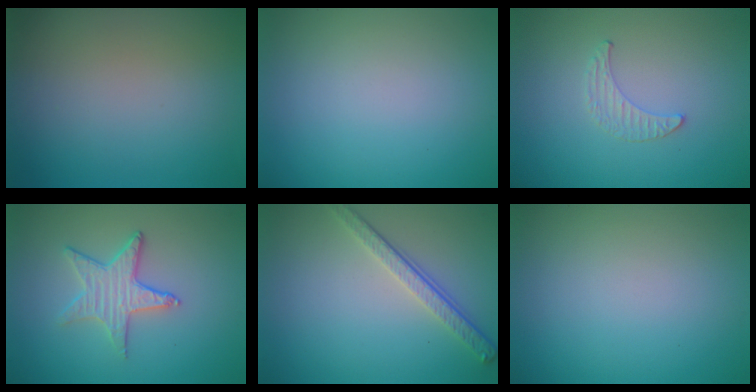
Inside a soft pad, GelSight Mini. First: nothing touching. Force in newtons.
{"total": 0.0}
{"total": 0.5, "press": 0.5, "slide": 0.2}
{"total": 3.2, "press": 3.0, "slide": 1.1}
{"total": 3.2, "press": 2.5, "slide": 2.1}
{"total": 0.0}